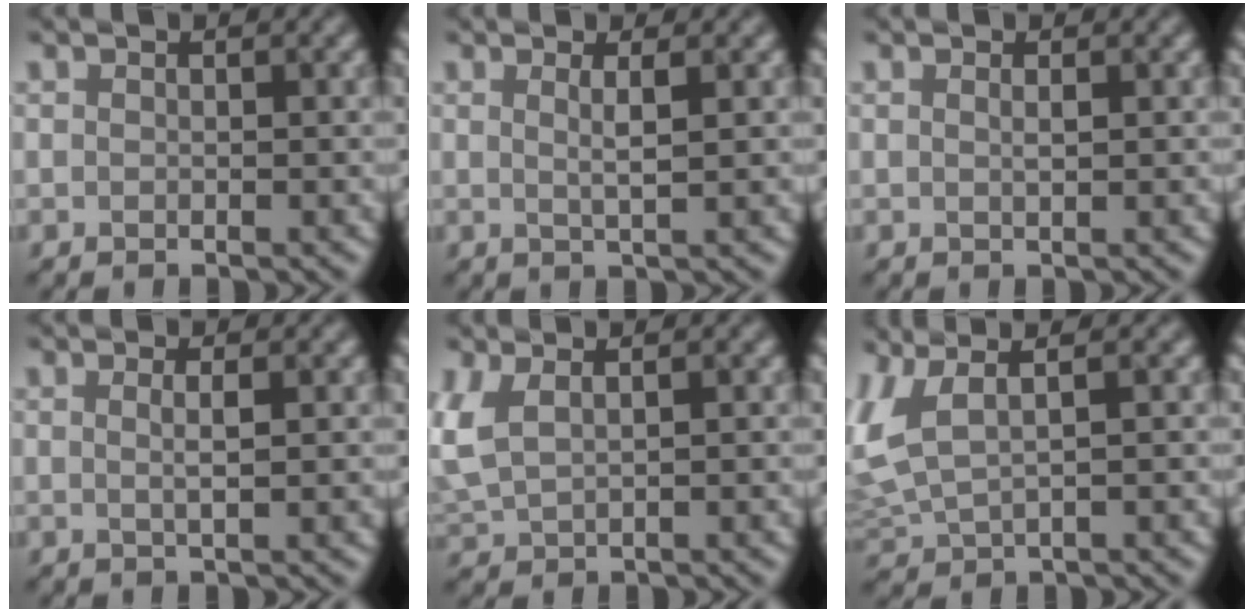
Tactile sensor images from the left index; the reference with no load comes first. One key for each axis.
{"total": 1.8, "fx": 0.5, "fy": 0.4, "fz": 1.6, "tx": -0.030, "ty": -0.002, "tz": 0.001}
{"total": 0.6, "fx": 0.2, "fy": 0.1, "fz": 0.5, "tx": -0.009, "ty": -0.001, "tz": 0.000}
{"total": 1.5, "fx": 0.2, "fy": 0.4, "fz": 1.4, "tx": -0.027, "ty": -0.001, "tz": -0.003}
{"total": 3.0, "fx": 1.3, "fy": 1.5, "fz": 2.3, "tx": -0.071, "ty": 0.004, "tz": 0.034}
{"total": 5.0, "fx": 1.5, "fy": 2.1, "fz": 4.2, "tx": -0.120, "ty": 0.005, "tz": 0.035}